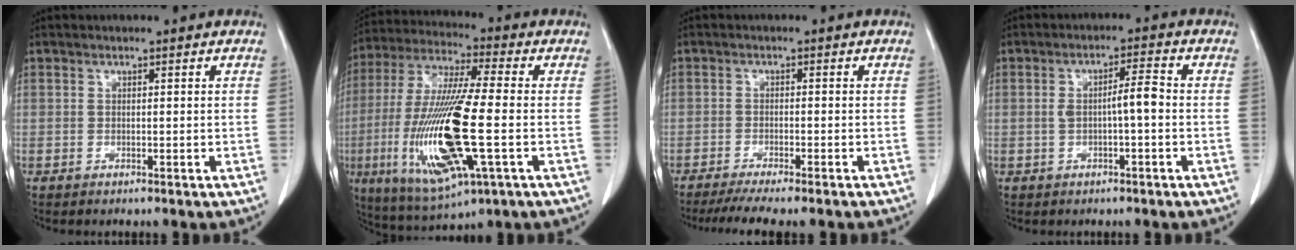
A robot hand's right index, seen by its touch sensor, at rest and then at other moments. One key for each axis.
{"total": 19.9, "fx": -4.4, "fy": 2.9, "fz": 19.2, "tx": -0.403, "ty": -0.022, "tz": -0.072}
{"total": 8.8, "fx": -7.5, "fy": 0.6, "fz": 4.6, "tx": -0.056, "ty": -0.012, "tz": -0.113}
{"total": 4.3, "fx": -0.4, "fy": 0.6, "fz": 4.3, "tx": -0.075, "ty": 0.013, "tz": -0.004}